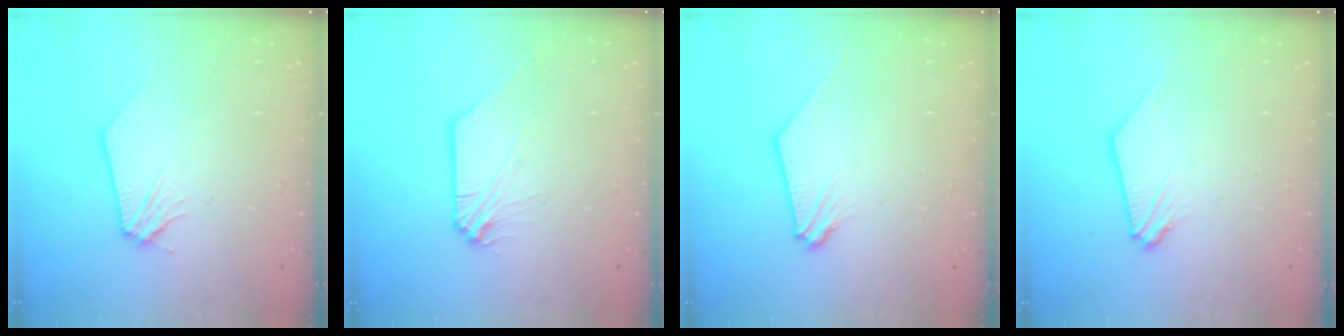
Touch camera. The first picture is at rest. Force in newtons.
{"total": 0.0}
{"total": 0.7, "press": 0.7, "slide": 0.1}
{"total": 0.9, "press": 0.9, "slide": 0.2}